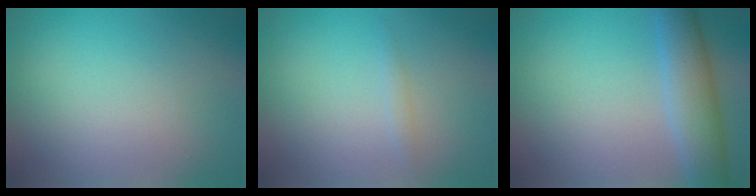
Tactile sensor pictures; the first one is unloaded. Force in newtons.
{"total": 0.8, "press": 0.8, "slide": 0.1}
{"total": 4.9, "press": 4.9, "slide": 0.1}